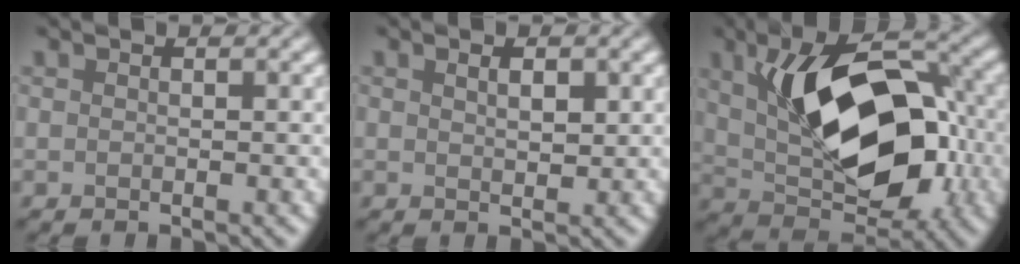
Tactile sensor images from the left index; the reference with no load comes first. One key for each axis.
{"total": 1.5, "fx": 0.4, "fy": 0.7, "fz": 1.2, "tx": -0.021, "ty": -0.001, "tz": 0.010}
{"total": 12.1, "fx": 0.7, "fy": 6.4, "fz": 10.2, "tx": -0.152, "ty": 0.010, "tz": 0.009}